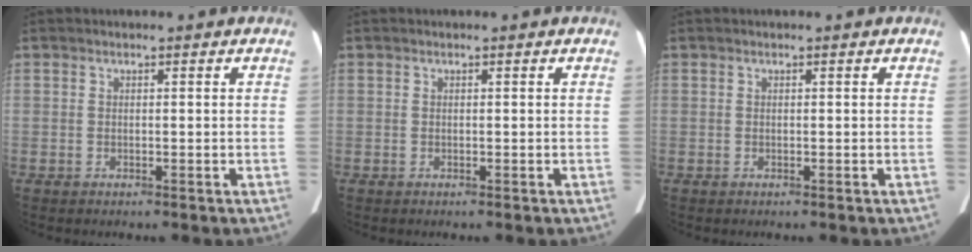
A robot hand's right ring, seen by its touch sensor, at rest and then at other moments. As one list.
[{"total": 0.0}, {"total": 0.0}]